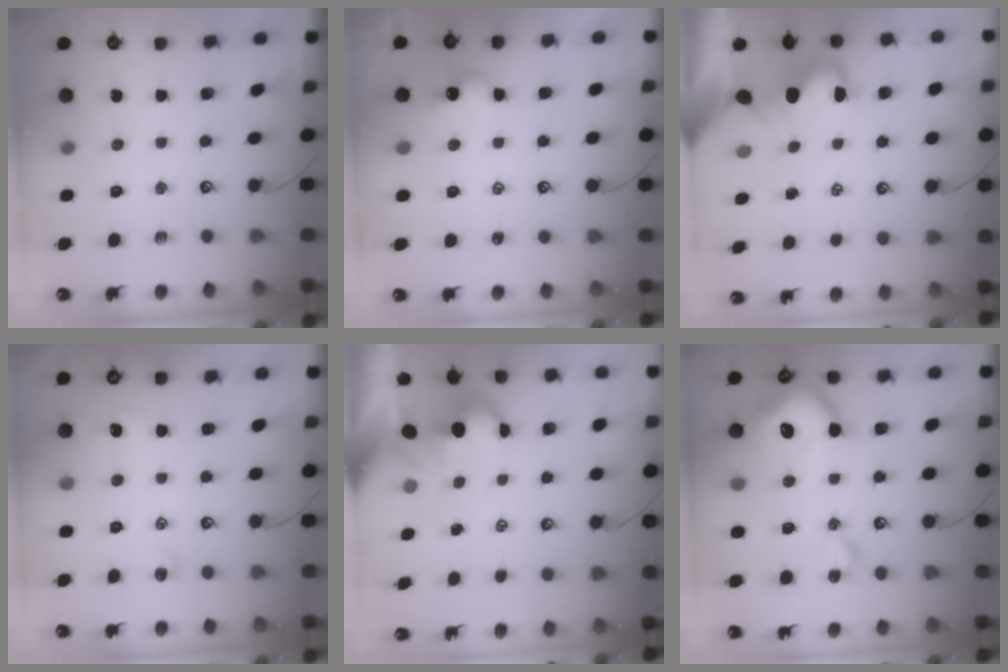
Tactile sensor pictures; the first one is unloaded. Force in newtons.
{"total": 2.1, "press": 2.1, "slide": 0.5}
{"total": 1.7, "press": 1.6, "slide": 0.6}
{"total": 1.0, "press": 0.9, "slide": 0.5}
{"total": 1.6, "press": 1.3, "slide": 1.0}
{"total": 15.2, "press": 15.2, "slide": 1.3}